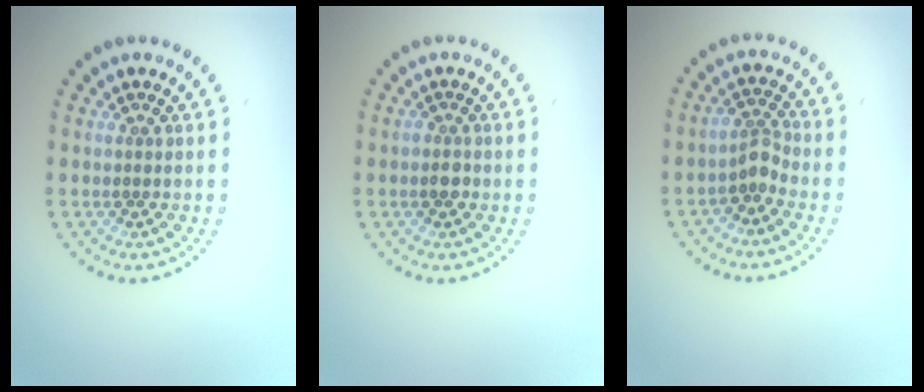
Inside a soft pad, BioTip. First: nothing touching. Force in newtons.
{"total": 1.1, "press": 1.0, "slide": 0.5}
{"total": 2.0, "press": 1.5, "slide": 1.3}